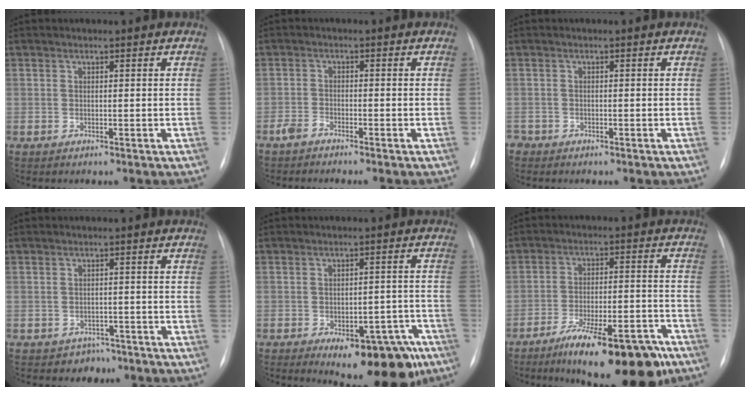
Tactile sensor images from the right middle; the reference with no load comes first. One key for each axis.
{"total": 1.8, "fx": -1.7, "fy": 0.2, "fz": 0.7, "tx": -0.020, "ty": -0.003, "tz": -0.035}
{"total": 1.4, "fx": -1.0, "fy": 1.0, "fz": 0.1, "tx": -0.003, "ty": 0.002, "tz": -0.017}
{"total": 3.0, "fx": -2.0, "fy": 2.2, "fz": -0.1, "tx": -0.001, "ty": 0.015, "tz": -0.023}
{"total": 13.4, "fx": -8.4, "fy": 5.6, "fz": 8.9, "tx": -0.073, "ty": 0.026, "tz": -0.103}
{"total": 17.4, "fx": -12.3, "fy": 4.2, "fz": 11.5, "tx": -0.142, "ty": 0.015, "tz": -0.191}